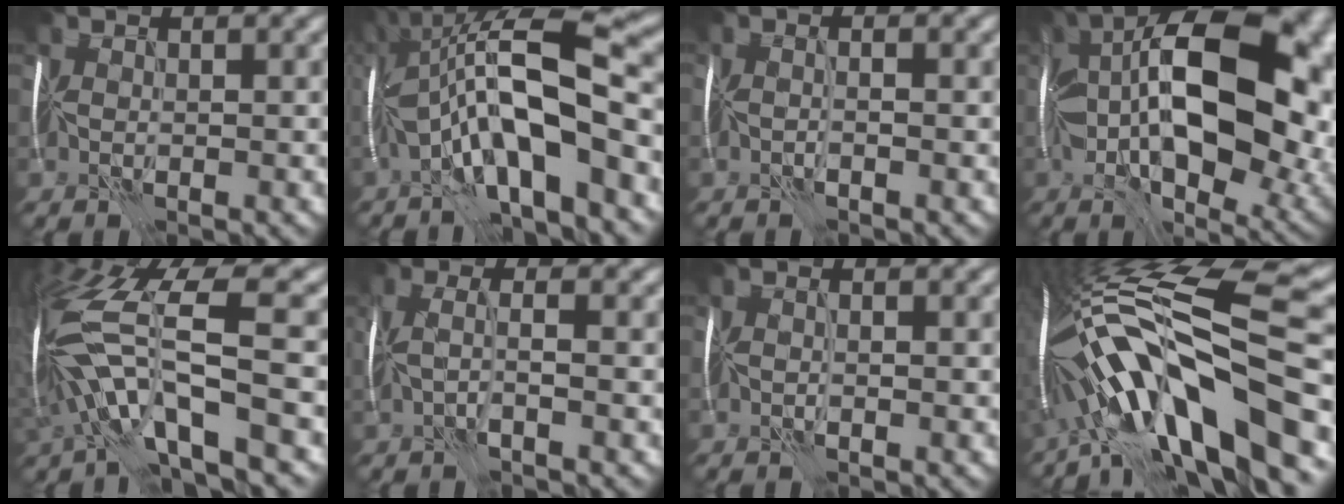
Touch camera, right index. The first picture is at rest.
{"total": 12.8, "force": [-3.3, 3.2, 12.0], "torque": [-0.209, 0.018, -0.059]}
{"total": 0.8, "force": [-0.7, -0.4, 0.3], "torque": [-0.007, -0.009, -0.014]}
{"total": 19.1, "force": [1.9, 10.1, 16.1], "torque": [-0.255, 0.010, 0.026]}
{"total": 12.6, "force": [-3.0, 4.1, 11.5], "torque": [-0.242, 0.006, -0.051]}
{"total": 1.8, "force": [-0.8, -0.1, 1.7], "torque": [-0.042, -0.005, -0.014]}
{"total": 1.0, "force": [-0.7, -0.4, -0.6], "torque": [0.005, -0.006, -0.010]}
{"total": 17.1, "force": [-5.8, 4.5, 15.5], "torque": [-0.265, 0.021, -0.105]}